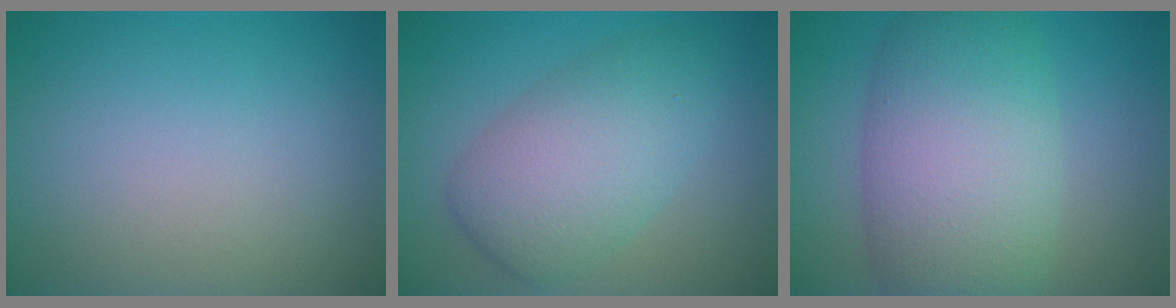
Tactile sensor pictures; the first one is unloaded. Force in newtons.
{"total": 6.4, "press": 6.4, "slide": 0.4}
{"total": 9.8, "press": 9.8, "slide": 0.6}